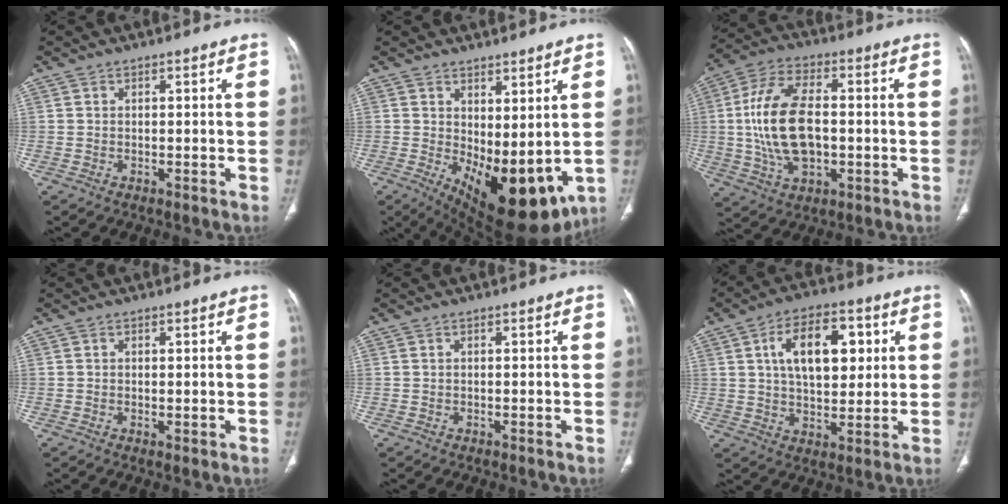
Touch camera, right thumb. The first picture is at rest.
{"total": 15.2, "force": [-0.9, 7.1, 13.4], "torque": [-0.191, -0.029, 0.014]}
{"total": 16.2, "force": [-0.2, 8.8, 13.6], "torque": [-0.268, 0.014, -0.002]}
{"total": 0.8, "force": [0.0, 0.3, 0.8], "torque": [-0.016, -0.005, 0.002]}
{"total": 0.0}
{"total": 14.1, "force": [3.9, 7.8, 11.1], "torque": [-0.150, -0.002, 0.065]}